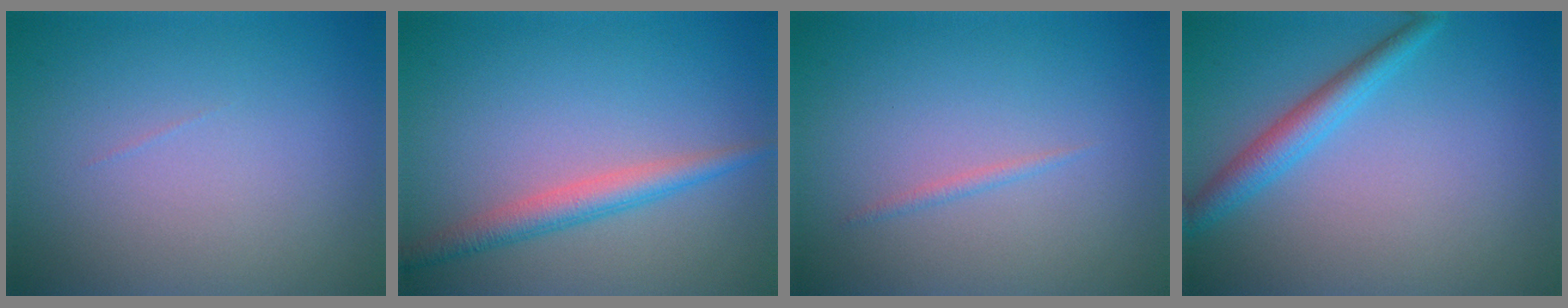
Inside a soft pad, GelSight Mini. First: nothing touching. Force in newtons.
{"total": 2.8, "press": 2.8, "slide": 0.1}
{"total": 0.6, "press": 0.6, "slide": 0.0}
{"total": 2.9, "press": 2.9, "slide": 0.1}